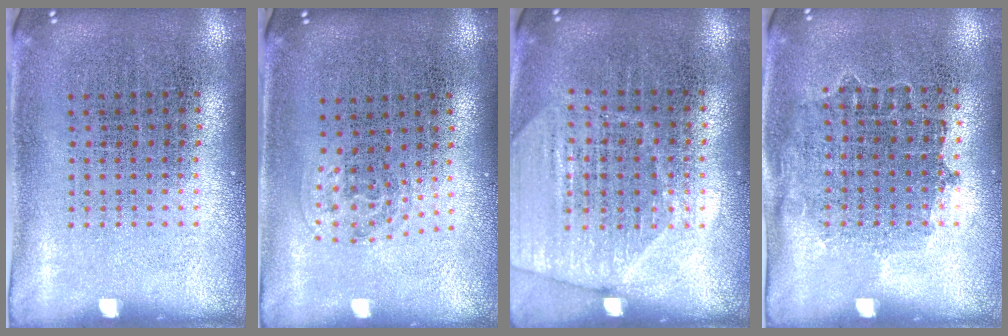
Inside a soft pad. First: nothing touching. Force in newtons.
{"total": 1.1, "press": 0.7, "slide": 0.8}
{"total": 1.8, "press": 1.7, "slide": 0.5}
{"total": 0.8, "press": 0.8, "slide": 0.3}